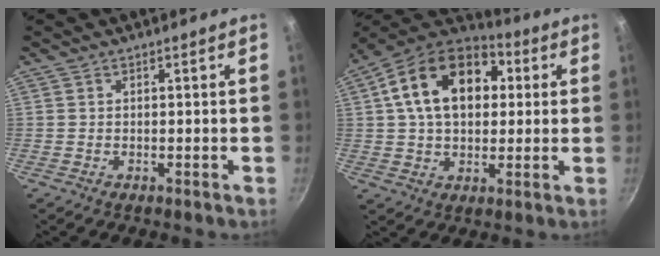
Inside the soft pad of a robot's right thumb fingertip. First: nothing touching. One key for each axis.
{"total": 19.8, "fx": 4.4, "fy": 13.4, "fz": 13.9, "tx": -0.211, "ty": 0.025, "tz": 0.056}